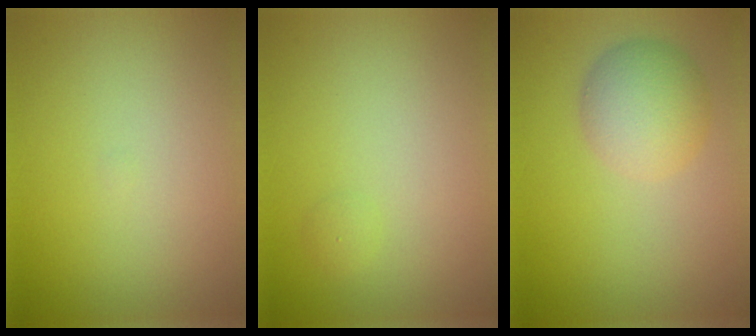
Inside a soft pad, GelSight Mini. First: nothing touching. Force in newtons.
{"total": 0.7, "press": 0.7, "slide": 0.1}
{"total": 4.0, "press": 4.0, "slide": 0.2}